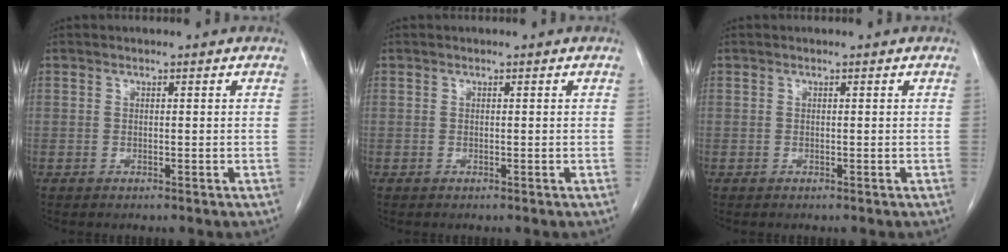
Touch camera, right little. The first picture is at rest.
{"total": 0.0}
{"total": 0.0}